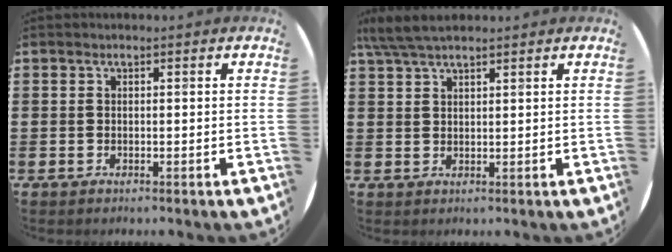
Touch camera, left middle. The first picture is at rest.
{"total": 4.4, "force": [3.7, 0.8, 2.3], "torque": [-0.053, 0.001, 0.069]}